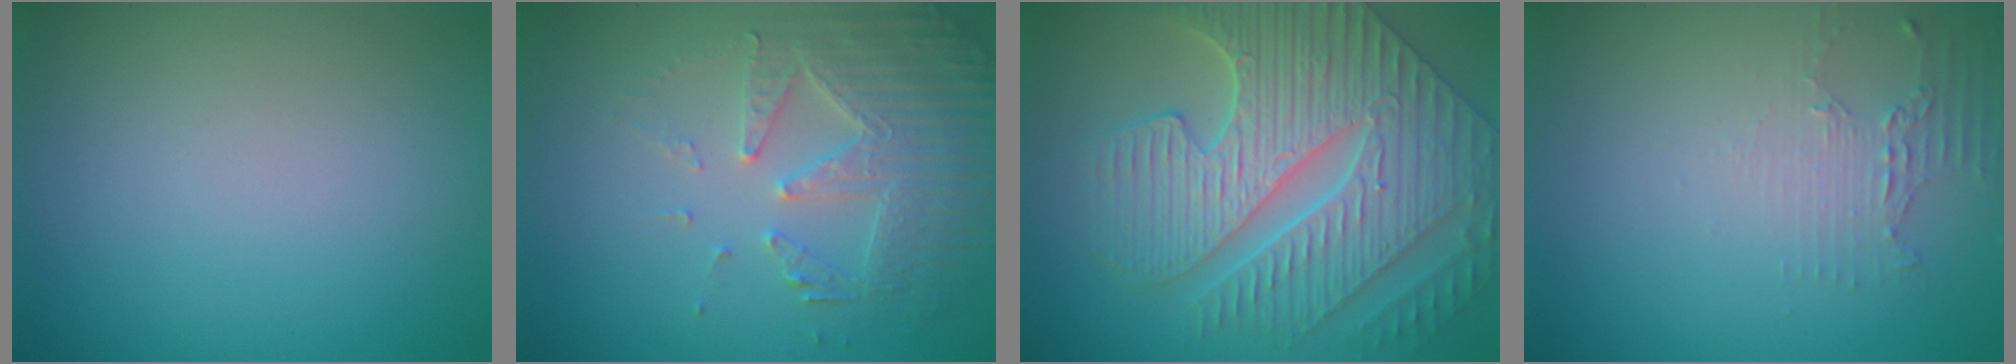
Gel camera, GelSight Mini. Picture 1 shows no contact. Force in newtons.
{"total": 5.0, "press": 3.9, "slide": 3.2}
{"total": 8.2, "press": 6.9, "slide": 4.5}
{"total": 2.0, "press": 1.4, "slide": 1.4}